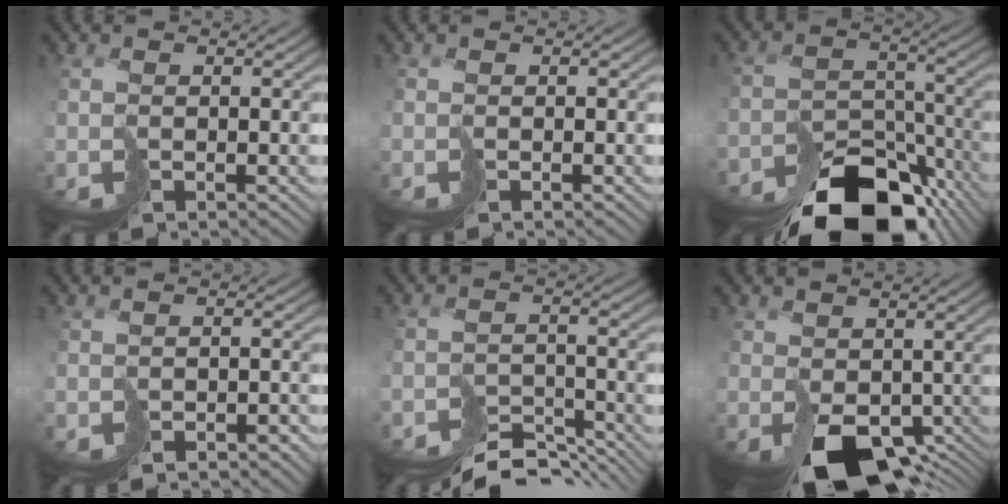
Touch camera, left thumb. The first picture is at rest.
{"total": 0.5, "force": [-0.4, -0.2, -0.2], "torque": [0.005, 0.000, -0.009]}
{"total": 13.9, "force": [-11.5, 5.6, 5.5], "torque": [-0.082, -0.011, -0.161]}
{"total": 3.1, "force": [-3.0, 0.8, 0.5], "torque": [0.009, -0.007, -0.047]}
{"total": 7.5, "force": [-7.4, 1.1, 0.8], "torque": [0.006, -0.001, -0.111]}
{"total": 7.7, "force": [-3.2, 4.9, 5.0], "torque": [-0.086, -0.032, -0.040]}